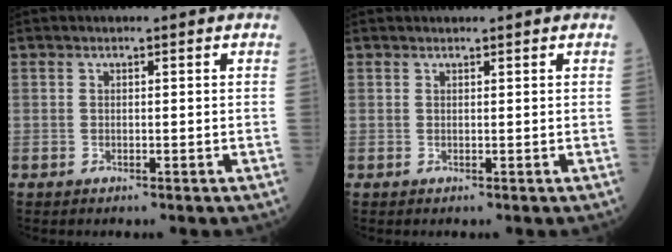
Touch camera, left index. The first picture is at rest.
{"total": 1.7, "force": [1.6, 0.0, 0.4], "torque": [-0.008, 0.013, 0.025]}